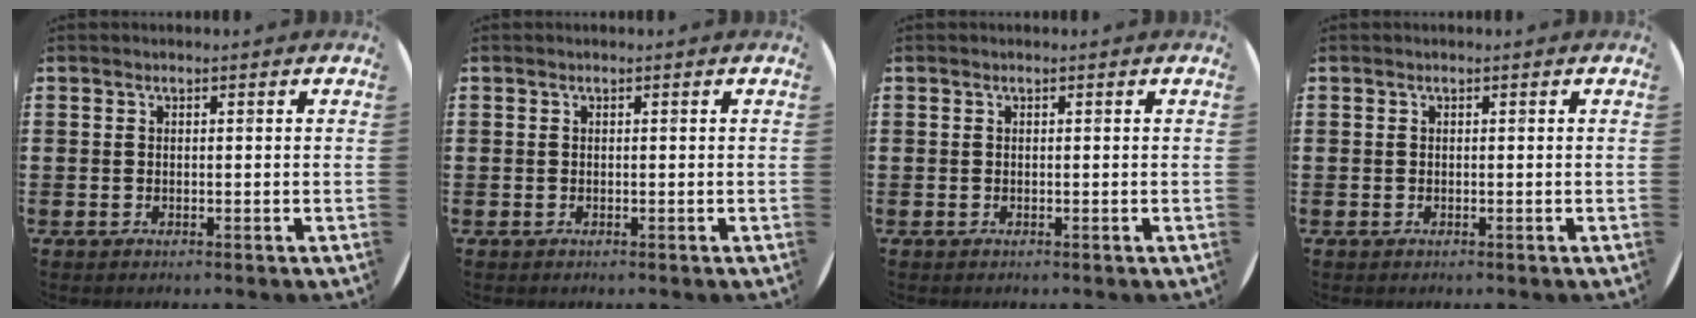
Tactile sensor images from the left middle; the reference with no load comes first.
{"total": 0.0}
{"total": 0.0}
{"total": 0.0}